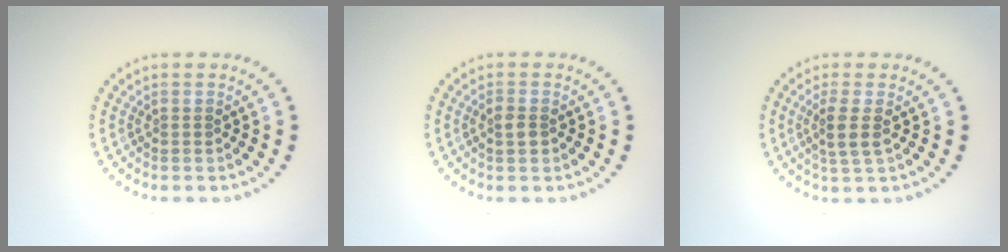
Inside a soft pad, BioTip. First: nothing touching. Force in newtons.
{"total": 1.3, "press": 1.3, "slide": 0.2}
{"total": 2.1, "press": 1.7, "slide": 1.2}